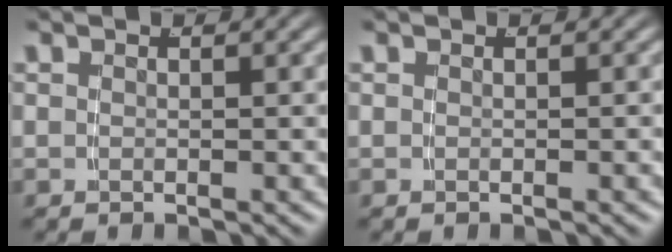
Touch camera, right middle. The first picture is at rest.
{"total": 0.0}